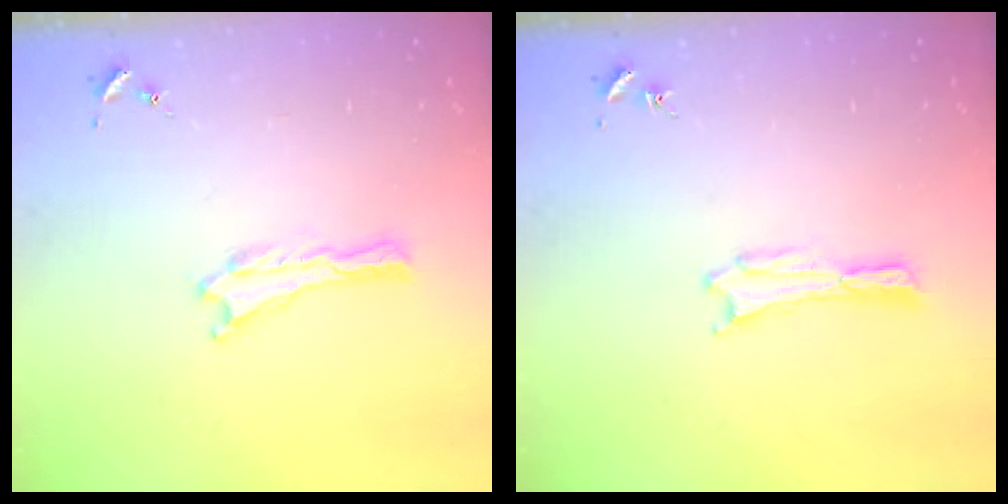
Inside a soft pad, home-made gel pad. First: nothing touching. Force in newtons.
{"total": 0.7, "press": 0.7, "slide": 0.1}